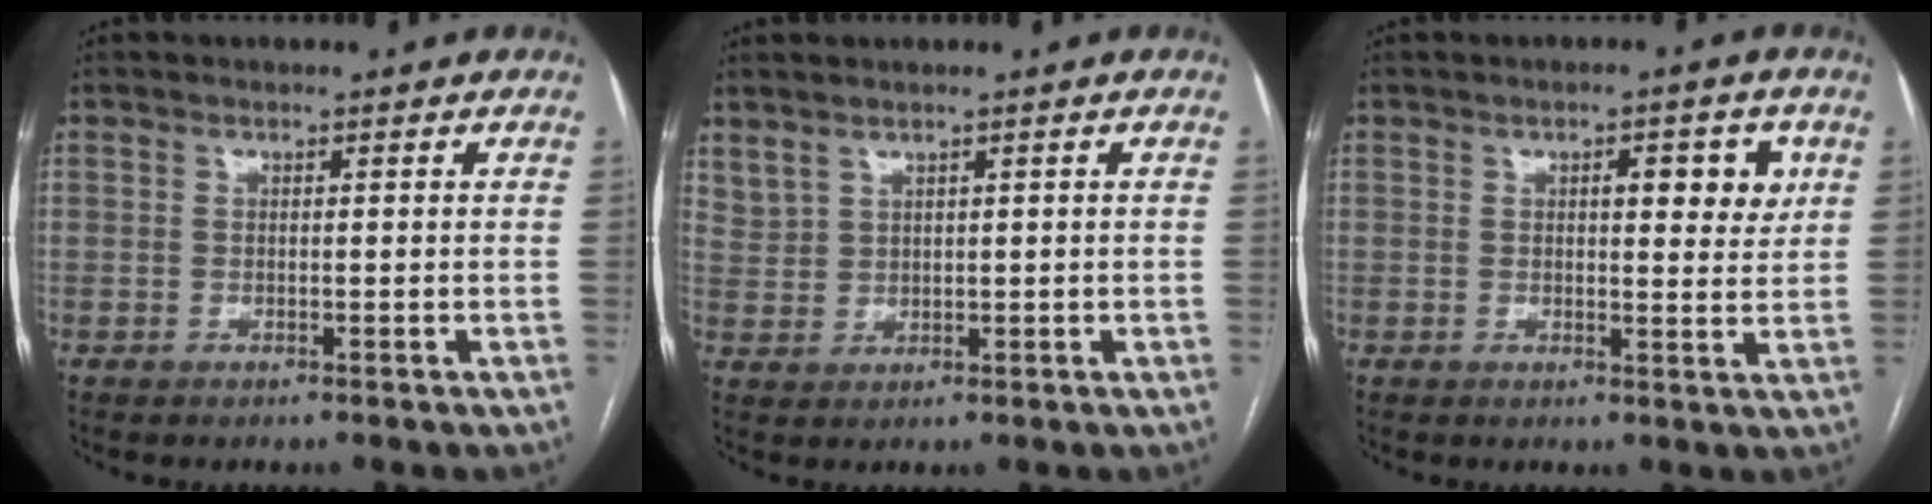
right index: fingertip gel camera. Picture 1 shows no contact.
{"total": 2.8, "force": [2.3, 1.3, 0.6], "torque": [-0.016, 0.006, 0.060]}
{"total": 5.7, "force": [2.0, 1.8, 5.0], "torque": [-0.064, 0.003, 0.023]}